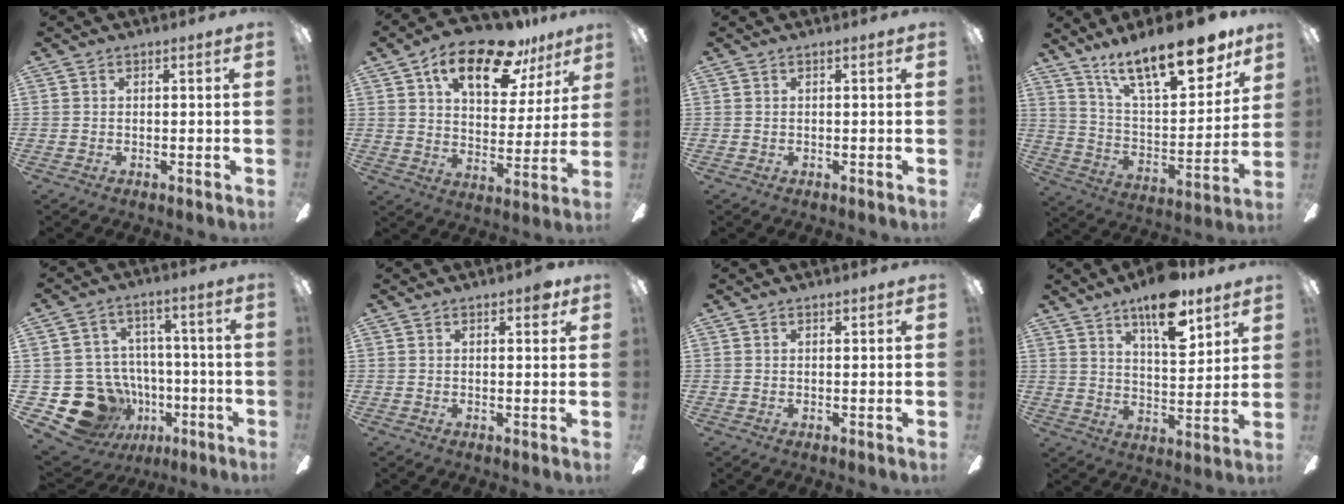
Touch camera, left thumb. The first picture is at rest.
{"total": 18.9, "force": [11.8, 8.4, 12.1], "torque": [-0.189, -0.055, 0.197]}
{"total": 0.0}
{"total": 22.8, "force": [15.9, 8.1, 14.1], "torque": [-0.217, -0.096, 0.268]}
{"total": 17.1, "force": [-6.7, 14.1, 7.0], "torque": [-0.146, 0.045, -0.087]}
{"total": 2.8, "force": [1.7, 1.1, 1.9], "torque": [-0.017, -0.005, 0.024]}
{"total": 0.7, "force": [0.6, 0.3, 0.3], "torque": [0.000, -0.002, 0.009]}
{"total": 14.2, "force": [9.9, 5.0, 8.8], "torque": [-0.138, -0.047, 0.166]}